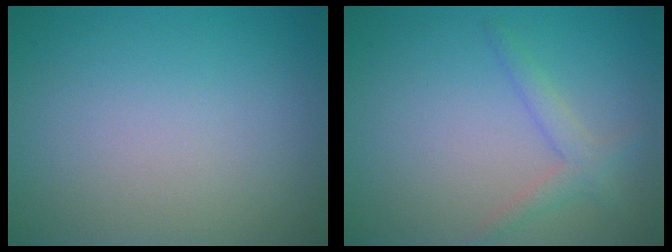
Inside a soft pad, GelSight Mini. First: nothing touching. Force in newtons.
{"total": 2.0, "press": 2.0, "slide": 0.1}